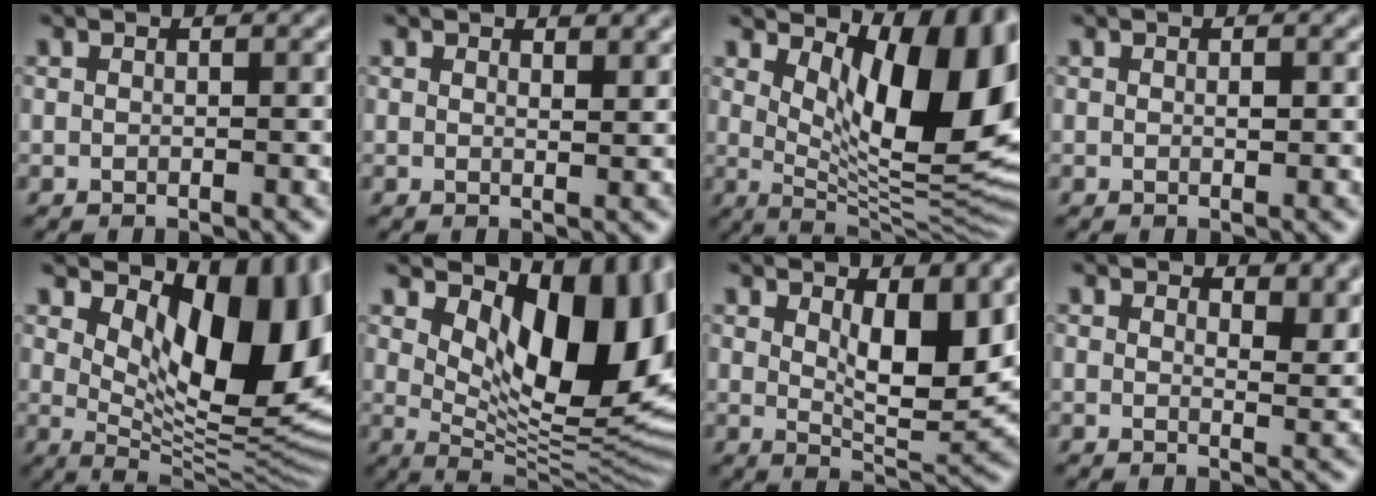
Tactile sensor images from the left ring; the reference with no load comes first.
{"total": 1.2, "force": [1.0, 0.2, 0.7], "torque": [-0.009, -0.002, 0.017]}
{"total": 13.0, "force": [4.2, 5.2, 11.1], "torque": [-0.141, -0.010, 0.073]}
{"total": 0.5, "force": [0.0, 0.2, 0.5], "torque": [-0.008, -0.001, 0.001]}
{"total": 14.2, "force": [4.3, 7.0, 11.6], "torque": [-0.139, -0.007, 0.078]}
{"total": 14.2, "force": [4.5, 6.9, 11.5], "torque": [-0.141, -0.007, 0.083]}
{"total": 6.2, "force": [2.0, 2.2, 5.4], "torque": [-0.084, -0.010, 0.037]}
{"total": 3.6, "force": [2.2, 1.5, 2.3], "torque": [-0.031, -0.004, 0.033]}